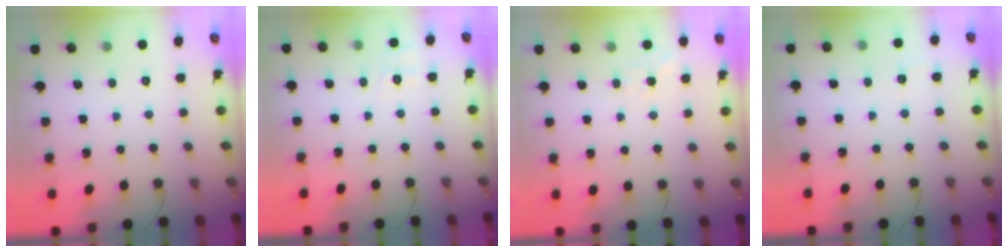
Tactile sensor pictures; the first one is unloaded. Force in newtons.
{"total": 1.8, "press": 0.1, "slide": 1.8}
{"total": 2.3, "press": 1.6, "slide": 1.7}
{"total": 3.6, "press": 3.3, "slide": 1.3}